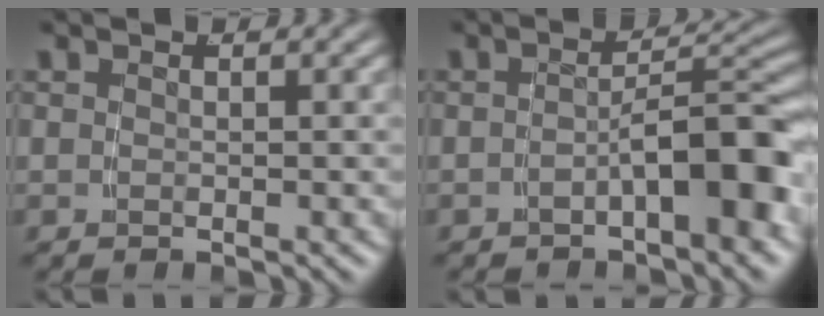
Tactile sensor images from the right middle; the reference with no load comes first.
{"total": 5.9, "force": [-3.2, 1.5, 4.8], "torque": [-0.059, 0.000, -0.045]}